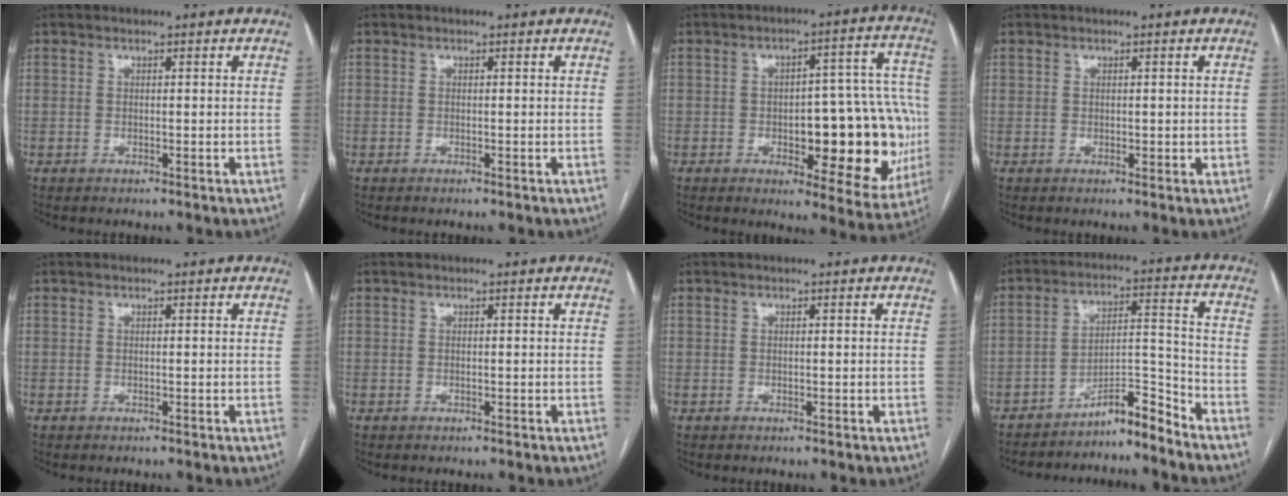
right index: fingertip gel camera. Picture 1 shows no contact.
{"total": 0.0}
{"total": 19.4, "force": [-3.4, 7.2, 17.7], "torque": [-0.165, 0.036, -0.023]}
{"total": 1.2, "force": [0.2, 0.9, 0.7], "torque": [-0.010, 0.002, 0.006]}
{"total": 0.0}
{"total": 0.0}
{"total": 0.0}
{"total": 7.1, "force": [-6.6, 0.2, 2.6], "torque": [-0.032, 0.026, -0.110]}